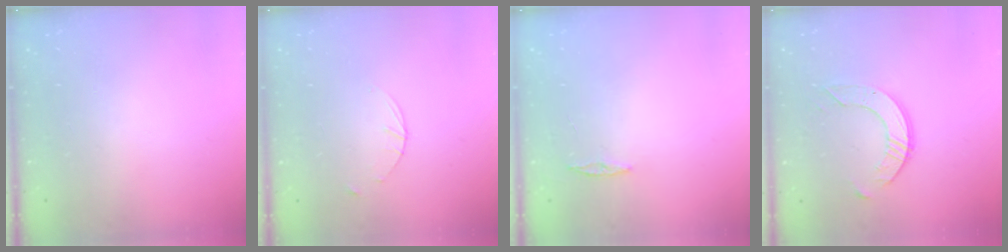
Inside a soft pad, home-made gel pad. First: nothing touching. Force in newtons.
{"total": 1.6, "press": 1.6, "slide": 0.2}
{"total": 3.0, "press": 2.9, "slide": 0.3}
{"total": 6.4, "press": 6.4, "slide": 0.6}